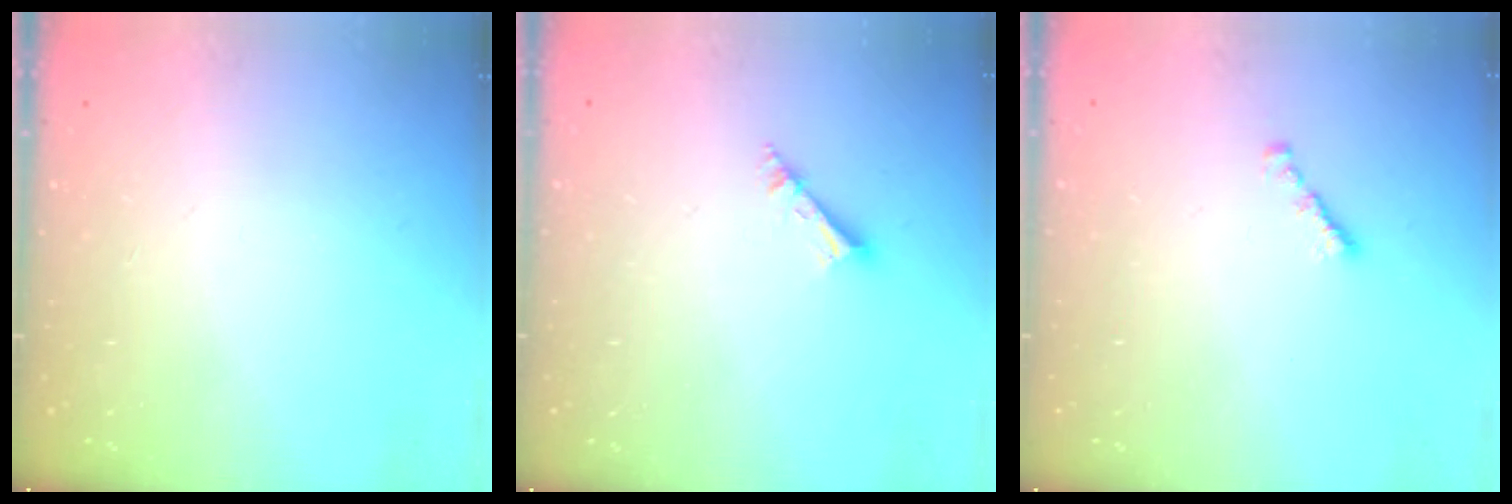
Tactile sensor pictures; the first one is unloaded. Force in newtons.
{"total": 3.9, "press": 3.8, "slide": 0.5}
{"total": 1.0, "press": 0.8, "slide": 0.5}